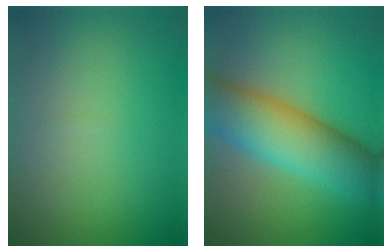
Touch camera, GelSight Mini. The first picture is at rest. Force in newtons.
{"total": 11.0, "press": 11.0, "slide": 0.6}